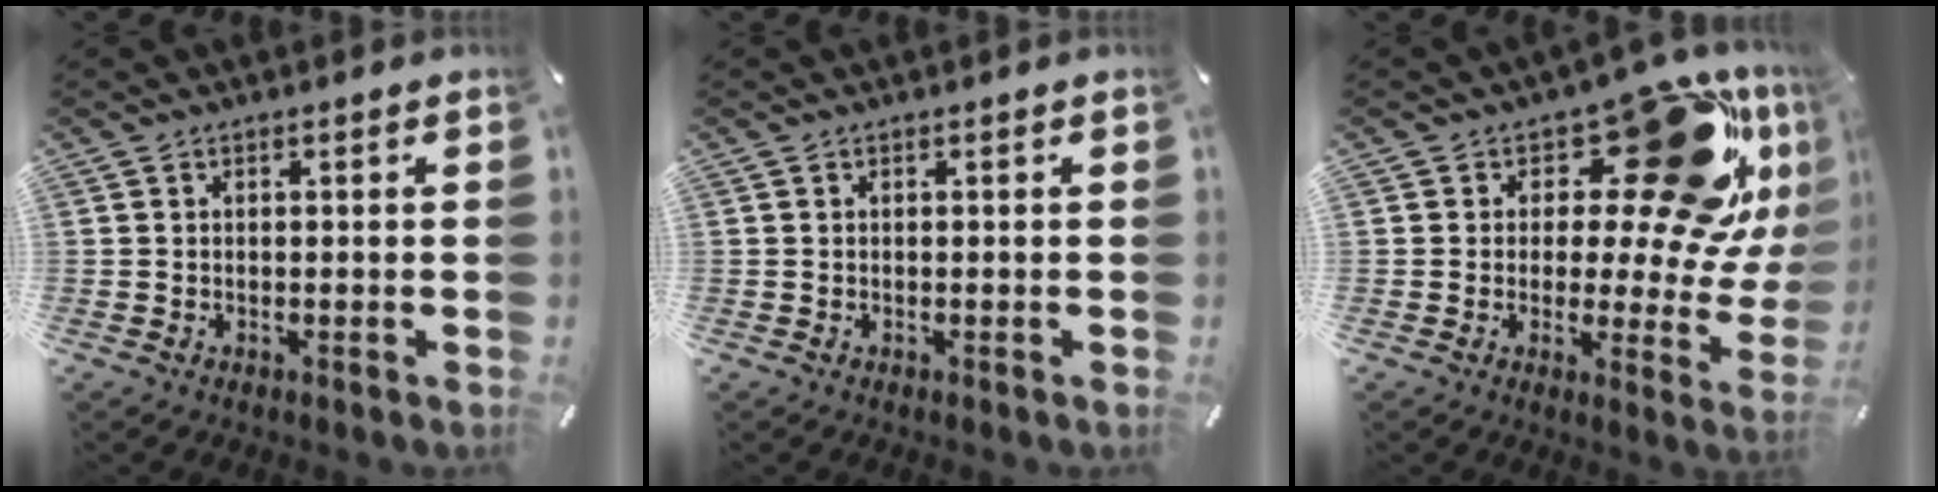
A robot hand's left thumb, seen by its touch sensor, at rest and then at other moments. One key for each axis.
{"total": 0.0}
{"total": 21.1, "fx": 12.0, "fy": 8.2, "fz": 15.2, "tx": -0.188, "ty": -0.099, "tz": 0.191}